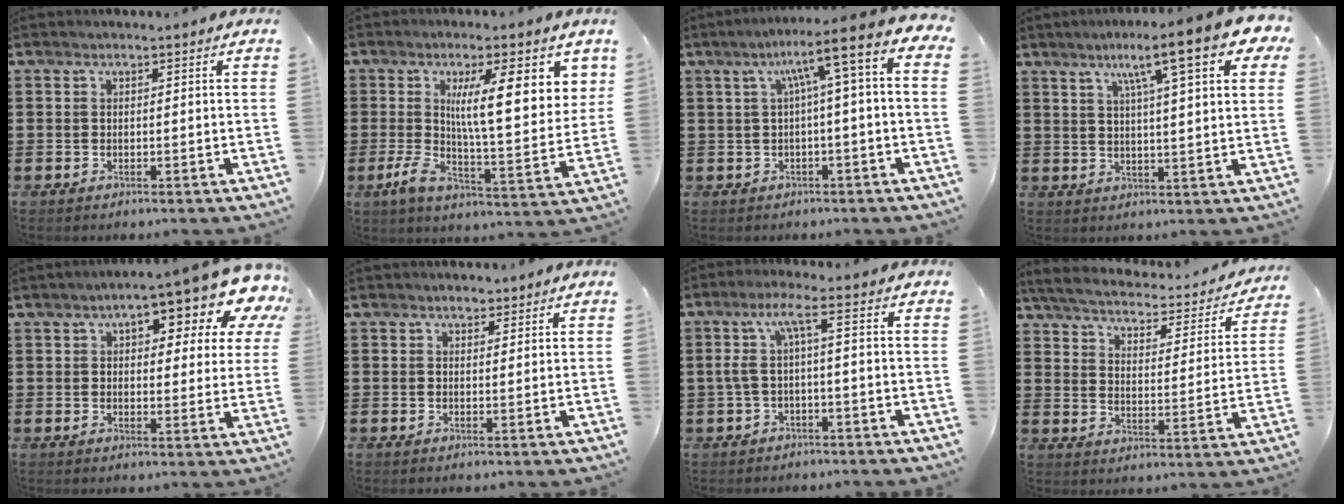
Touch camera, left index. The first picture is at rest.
{"total": 12.7, "force": [4.4, 3.4, 11.4], "torque": [-0.184, -0.016, 0.069]}
{"total": 6.8, "force": [0.9, -0.5, 6.7], "torque": [-0.121, -0.032, -0.002]}
{"total": 12.2, "force": [7.0, 1.5, 9.9], "torque": [-0.175, -0.011, 0.109]}
{"total": 11.3, "force": [7.2, 4.0, 7.7], "torque": [-0.104, -0.043, 0.111]}
{"total": 1.9, "force": [1.6, 0.8, 0.6], "torque": [-0.007, 0.002, 0.028]}
{"total": 4.6, "force": [-0.6, 0.4, 4.6], "torque": [-0.097, 0.005, -0.021]}
{"total": 3.6, "force": [3.4, 0.2, 1.3], "torque": [-0.046, -0.028, 0.051]}